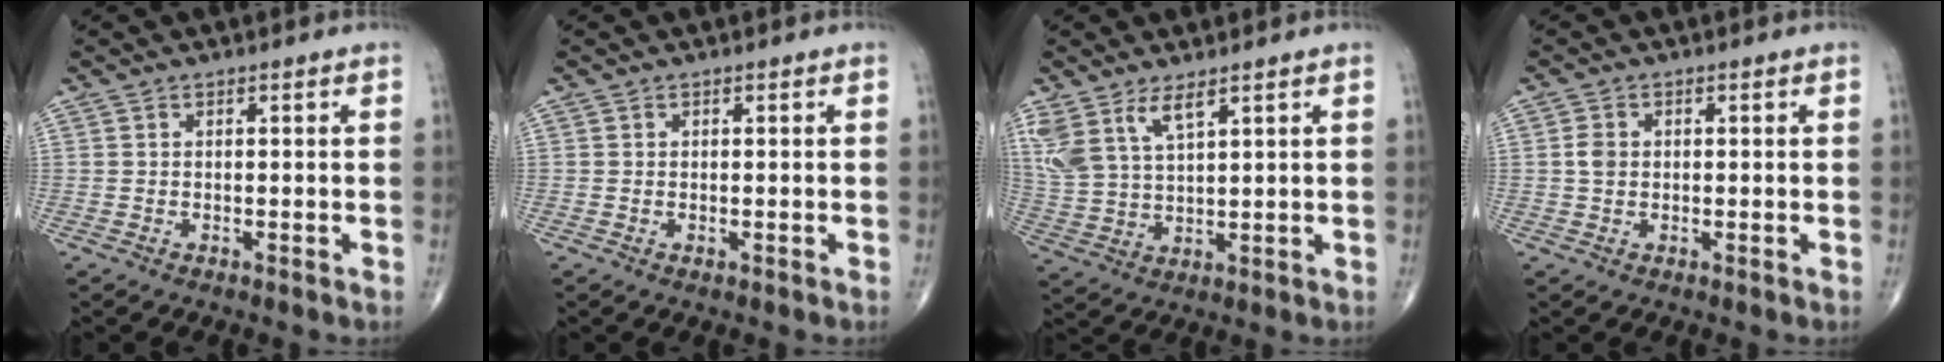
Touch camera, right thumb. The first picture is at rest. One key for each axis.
{"total": 0.5, "fx": -0.1, "fy": 0.3, "fz": 0.4, "tx": -0.008, "ty": -0.001, "tz": -0.001}
{"total": 8.4, "fx": 5.3, "fy": 3.2, "fz": 5.8, "tx": -0.125, "ty": -0.015, "tz": 0.117}
{"total": 2.3, "fx": 0.1, "fy": 1.8, "fz": 1.4, "tx": -0.023, "ty": 0.003, "tz": 0.000}